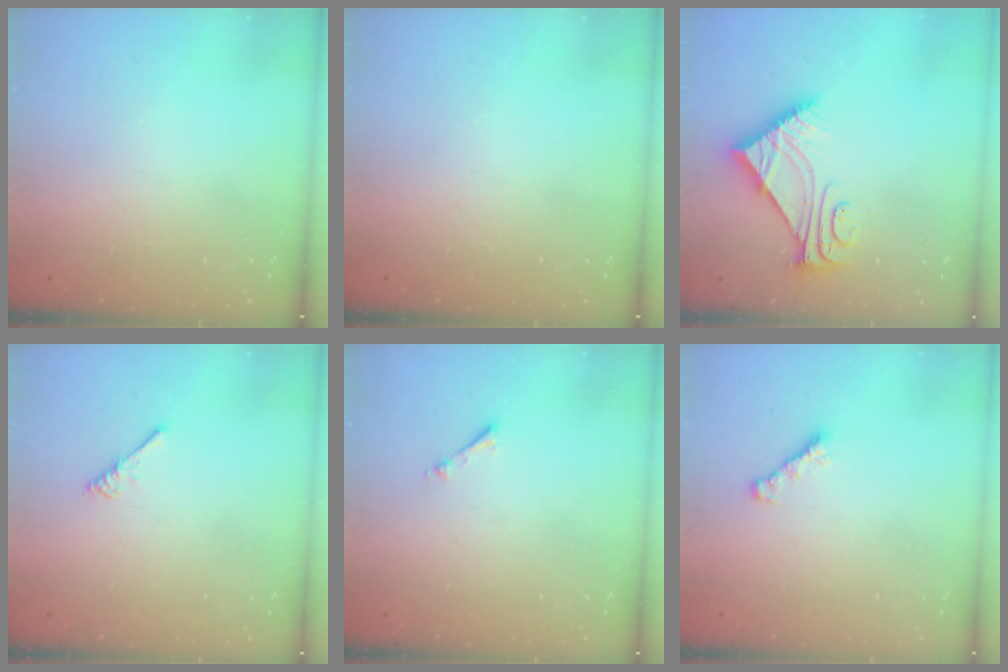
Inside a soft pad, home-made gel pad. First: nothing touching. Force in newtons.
{"total": 0.0}
{"total": 8.9, "press": 8.9, "slide": 0.2}
{"total": 3.0, "press": 2.9, "slide": 0.5}
{"total": 0.6, "press": 0.6, "slide": 0.2}
{"total": 1.6, "press": 1.4, "slide": 0.6}